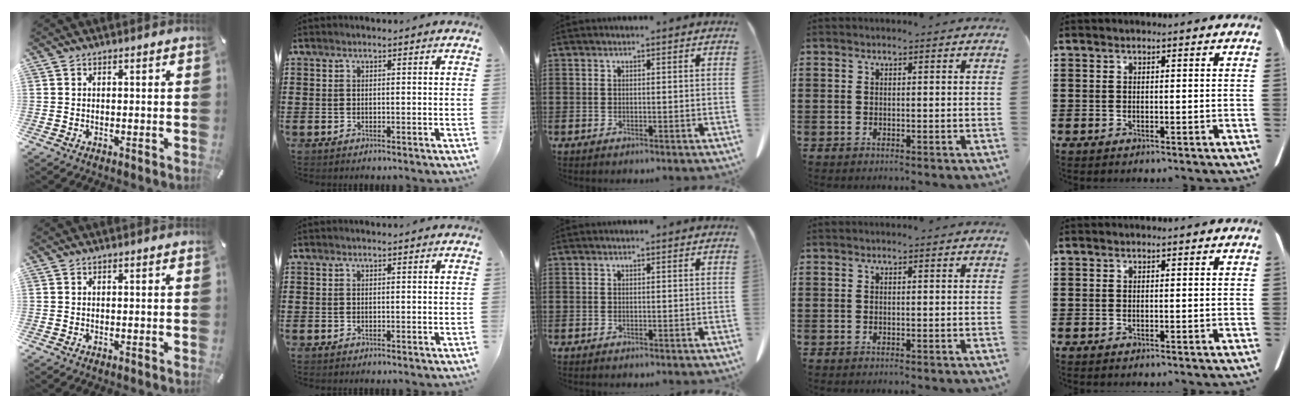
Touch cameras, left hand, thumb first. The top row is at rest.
{}